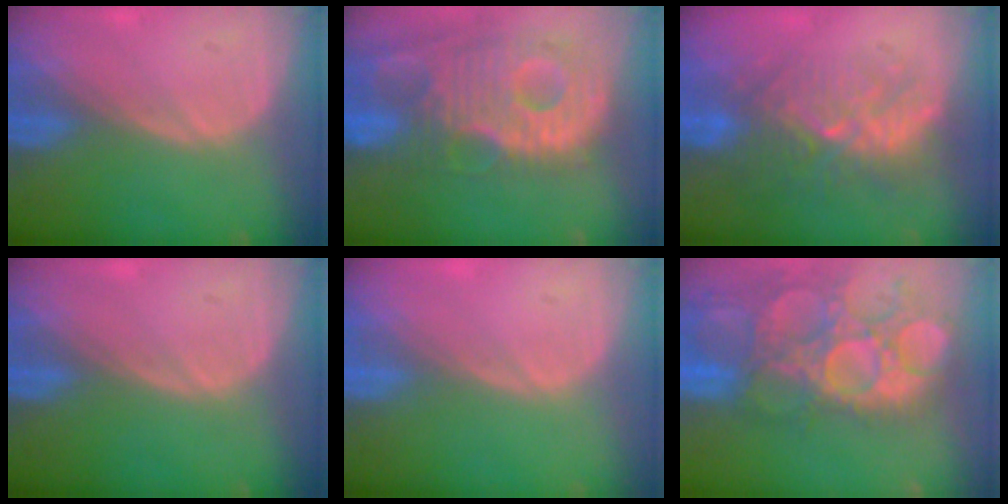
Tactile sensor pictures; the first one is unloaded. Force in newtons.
{"total": 13.5, "press": 11.7, "slide": 6.7}
{"total": 9.1, "press": 8.4, "slide": 3.5}
{"total": 0.0}
{"total": 0.0}
{"total": 15.0, "press": 12.6, "slide": 8.2}